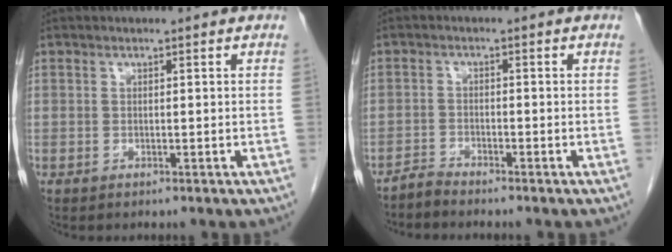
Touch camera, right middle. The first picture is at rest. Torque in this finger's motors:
{"motor_torque": [-0.01, 0.16, -0.03, -0.01]}